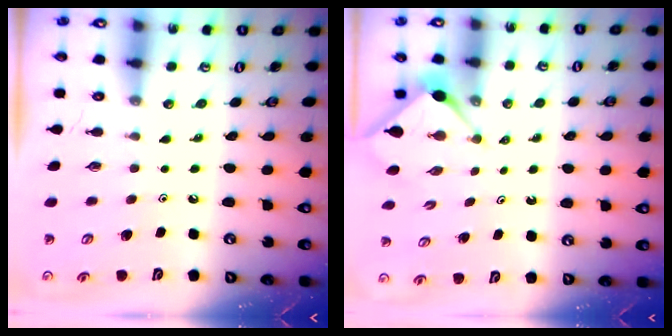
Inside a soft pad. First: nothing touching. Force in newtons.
{"total": 2.9, "press": 2.8, "slide": 0.3}